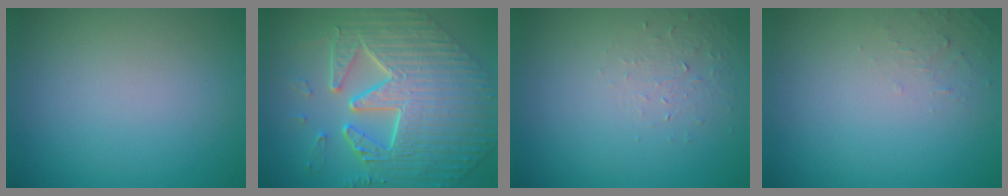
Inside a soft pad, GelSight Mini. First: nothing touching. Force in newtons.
{"total": 10.3, "press": 7.3, "slide": 7.3}
{"total": 1.3, "press": 0.6, "slide": 1.2}
{"total": 0.9, "press": 0.9, "slide": 0.1}